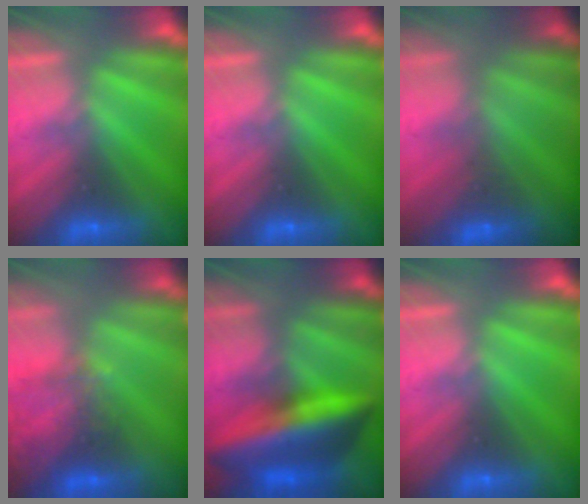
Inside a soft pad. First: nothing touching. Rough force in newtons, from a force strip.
{"total": 0.0}
{"total": 2.5}
{"total": 7.7}
{"total": 6.1}
{"total": 0.0}